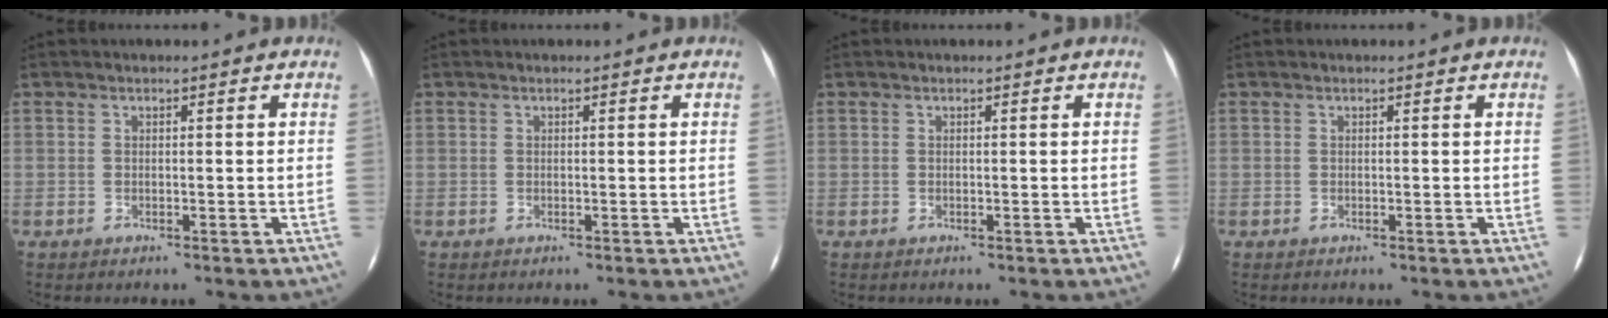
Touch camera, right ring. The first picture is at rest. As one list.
[{"total": 0.0}, {"total": 0.0}, {"total": 0.0}]